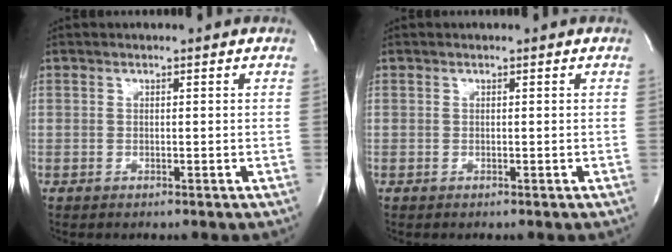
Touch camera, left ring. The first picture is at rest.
{"total": 0.0}